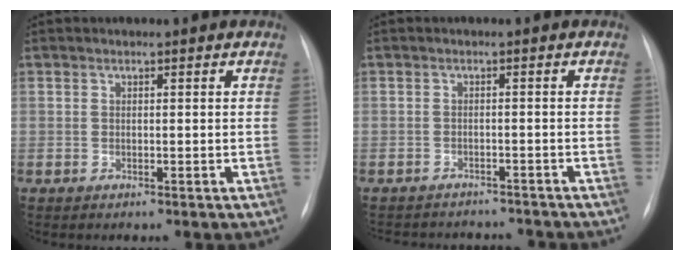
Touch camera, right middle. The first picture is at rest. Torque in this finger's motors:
{"motor_torque": [0.56, -0.99, 0.02, 0.01]}